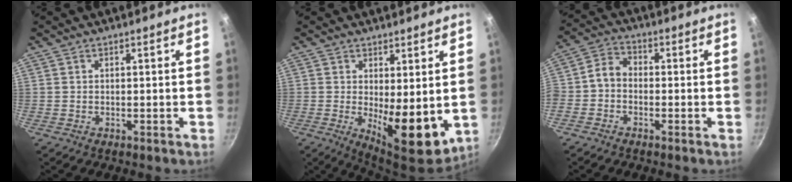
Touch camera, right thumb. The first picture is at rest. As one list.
[{"total": 10.2, "force": [0.0, 3.9, 9.4], "torque": [-0.113, -0.025, 0.011]}, {"total": 4.4, "force": [-1.4, 3.3, 2.6], "torque": [-0.047, 0.029, -0.042]}]